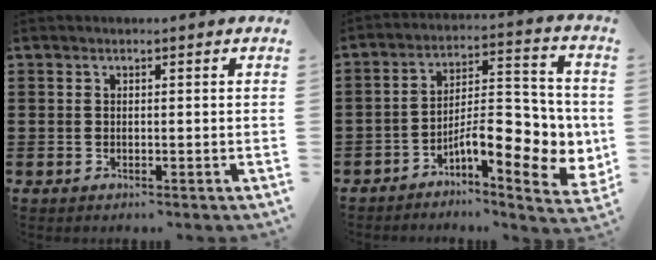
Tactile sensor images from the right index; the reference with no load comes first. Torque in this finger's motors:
{"motor_torque": [0.94, -0.45, 0.95, 0.10]}